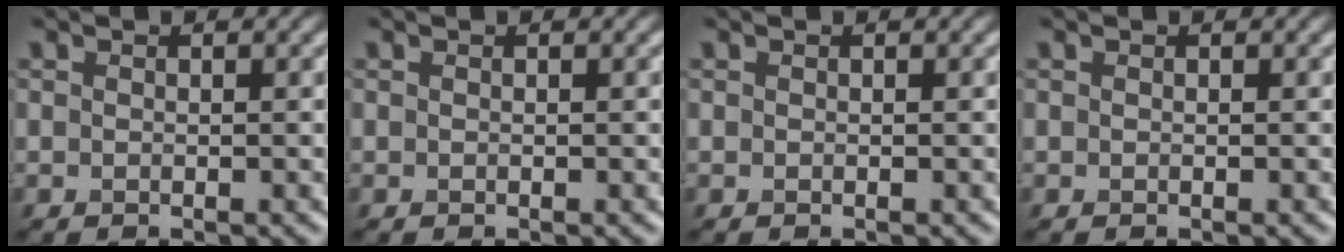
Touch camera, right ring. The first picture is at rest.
{"total": 0.0}
{"total": 0.0}
{"total": 0.0}